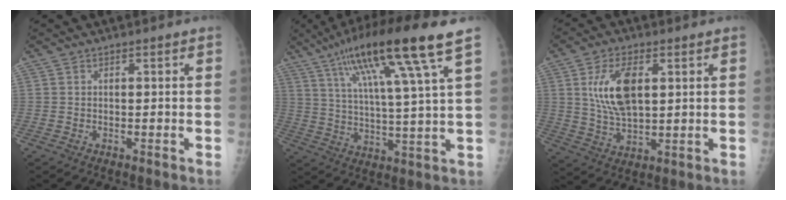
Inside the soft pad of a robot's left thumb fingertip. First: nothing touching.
{"total": 18.5, "force": [10.0, 1.3, 15.5], "torque": [-0.266, -0.019, 0.170]}
{"total": 11.1, "force": [3.0, 5.5, 9.2], "torque": [-0.168, -0.011, 0.063]}